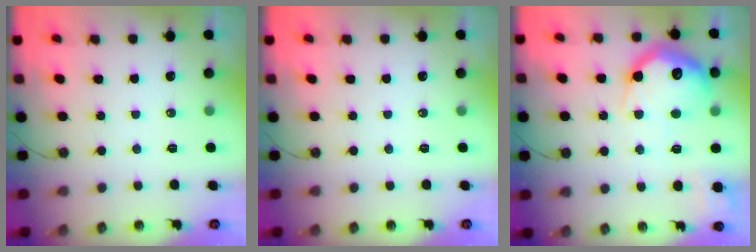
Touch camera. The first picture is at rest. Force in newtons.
{"total": 0.0}
{"total": 22.7, "press": 22.6, "slide": 2.0}